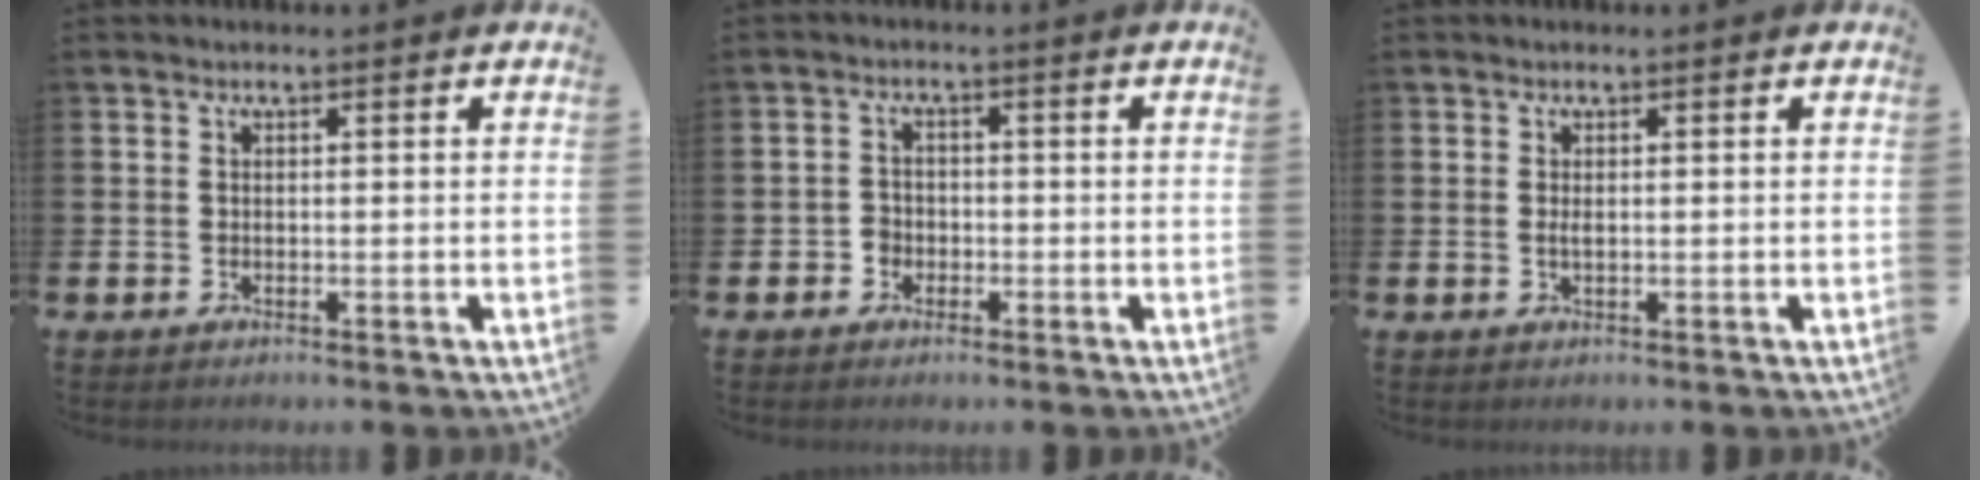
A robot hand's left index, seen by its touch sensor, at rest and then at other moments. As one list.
[{"total": 2.1, "force": [-1.2, 1.7, 0.1], "torque": [-0.012, 0.009, -0.027]}, {"total": 0.7, "force": [0.0, 0.2, 0.6], "torque": [-0.010, 0.001, -0.002]}]